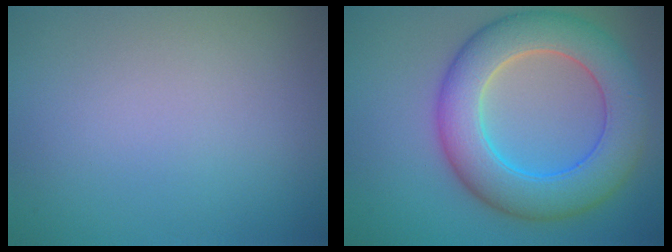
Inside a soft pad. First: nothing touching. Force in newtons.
{"total": 8.9, "press": 8.9, "slide": 0.2}